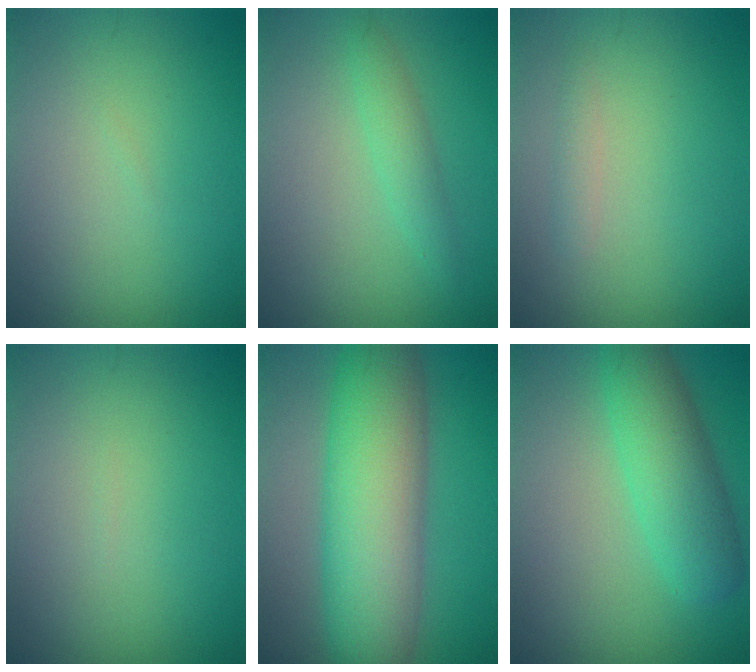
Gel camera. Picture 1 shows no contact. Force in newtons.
{"total": 2.0, "press": 2.0, "slide": 0.1}
{"total": 0.9, "press": 0.9, "slide": 0.0}
{"total": 0.0}
{"total": 10.7, "press": 10.6, "slide": 0.7}
{"total": 5.2, "press": 5.2, "slide": 0.1}